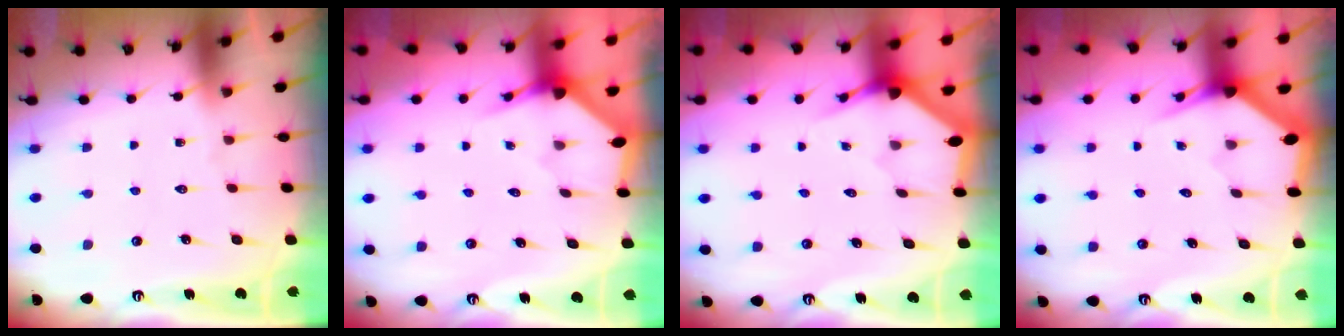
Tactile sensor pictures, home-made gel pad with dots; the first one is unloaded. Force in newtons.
{"total": 3.1, "press": 3.1, "slide": 0.3}
{"total": 3.1, "press": 3.1, "slide": 0.2}
{"total": 2.9, "press": 2.9, "slide": 0.0}